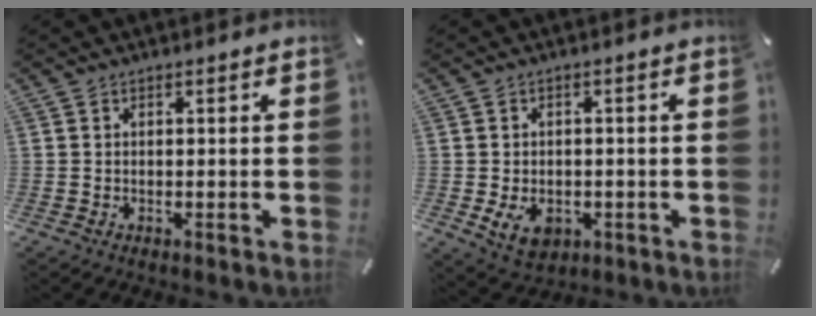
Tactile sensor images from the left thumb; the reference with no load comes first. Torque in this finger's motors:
{"motor_torque": [0.94, 1.73, 0.20, -0.17, 0.06]}